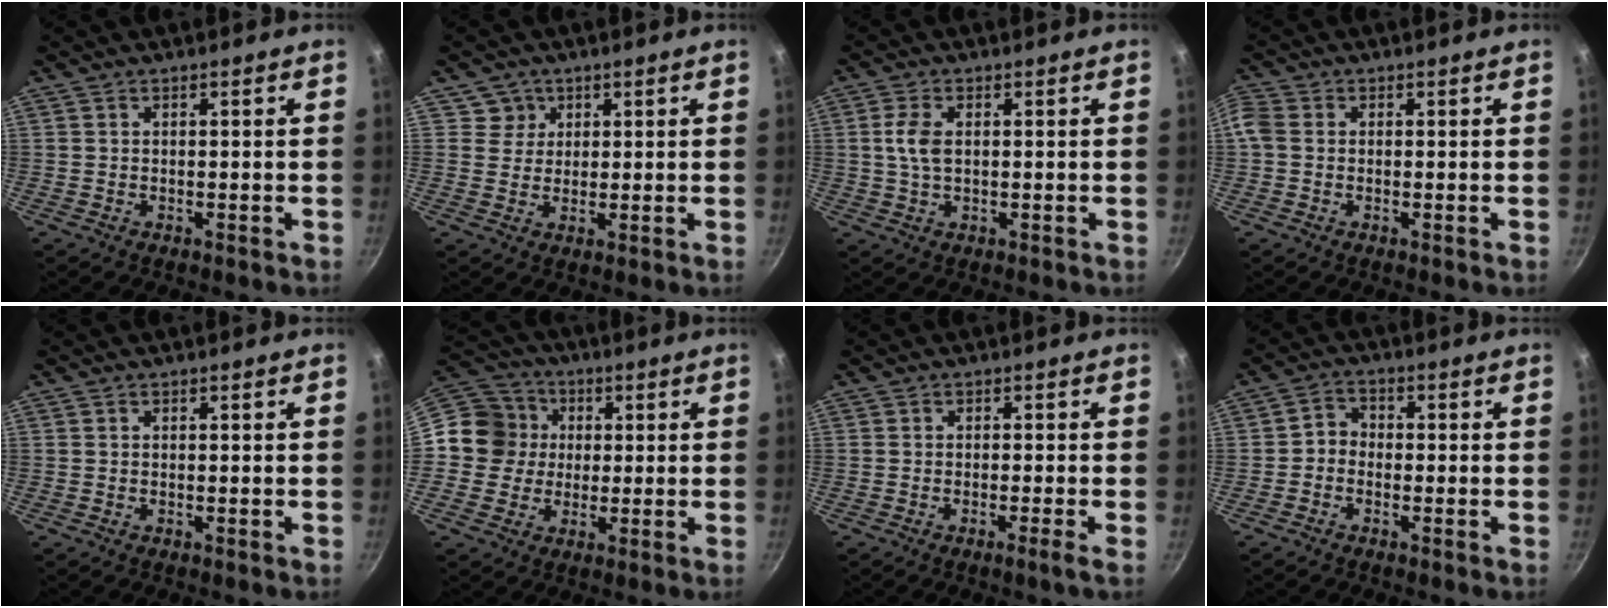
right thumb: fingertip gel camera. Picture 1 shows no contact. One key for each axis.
{"total": 3.7, "fx": 1.6, "fy": 3.4, "fz": 0.0, "tx": 0.033, "ty": 0.002, "tz": 0.023}
{"total": 4.5, "fx": 0.6, "fy": 2.5, "fz": 3.6, "tx": -0.077, "ty": 0.004, "tz": 0.011}
{"total": 3.1, "fx": 0.0, "fy": 2.7, "fz": 1.7, "tx": -0.035, "ty": 0.007, "tz": -0.011}
{"total": 0.0}
{"total": 11.5, "fx": 0.7, "fy": 10.9, "fz": 3.6, "tx": -0.033, "ty": 0.025, "tz": -0.008}
{"total": 1.9, "fx": -1.0, "fy": -0.4, "fz": 1.5, "tx": -0.037, "ty": 0.004, "tz": -0.019}
{"total": 3.0, "fx": -1.1, "fy": 2.5, "fz": 1.3, "tx": -0.011, "ty": 0.020, "tz": -0.030}